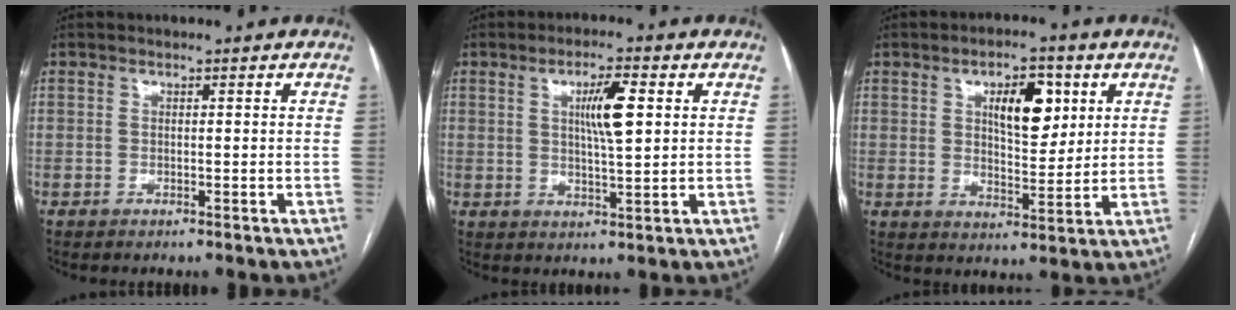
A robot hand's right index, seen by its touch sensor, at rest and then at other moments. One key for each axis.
{"total": 6.4, "fx": 1.7, "fy": 0.8, "fz": 6.1, "tx": -0.108, "ty": 0.004, "tz": 0.031}
{"total": 8.8, "fx": 3.3, "fy": 3.6, "fz": 7.3, "tx": -0.113, "ty": 0.008, "tz": 0.056}